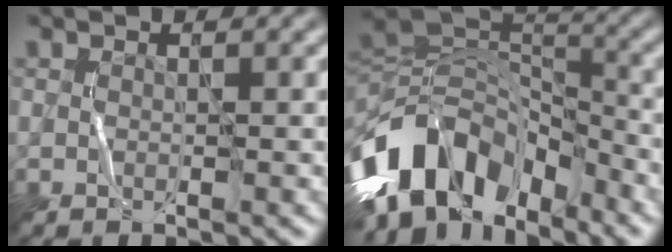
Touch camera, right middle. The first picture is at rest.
{"total": 10.6, "force": [-5.6, 6.6, 6.2], "torque": [-0.113, 0.022, -0.111]}